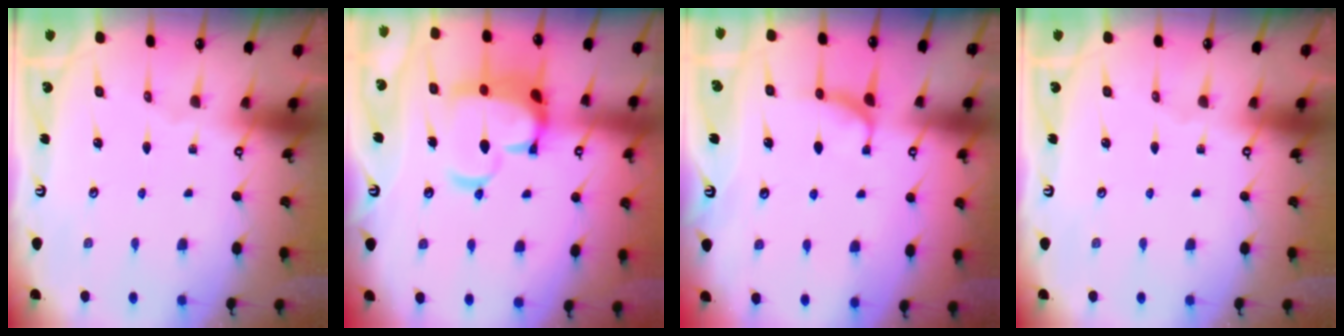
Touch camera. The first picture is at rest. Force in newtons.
{"total": 13.3, "press": 13.2, "slide": 1.7}
{"total": 1.0, "press": 0.9, "slide": 0.5}
{"total": 0.0}